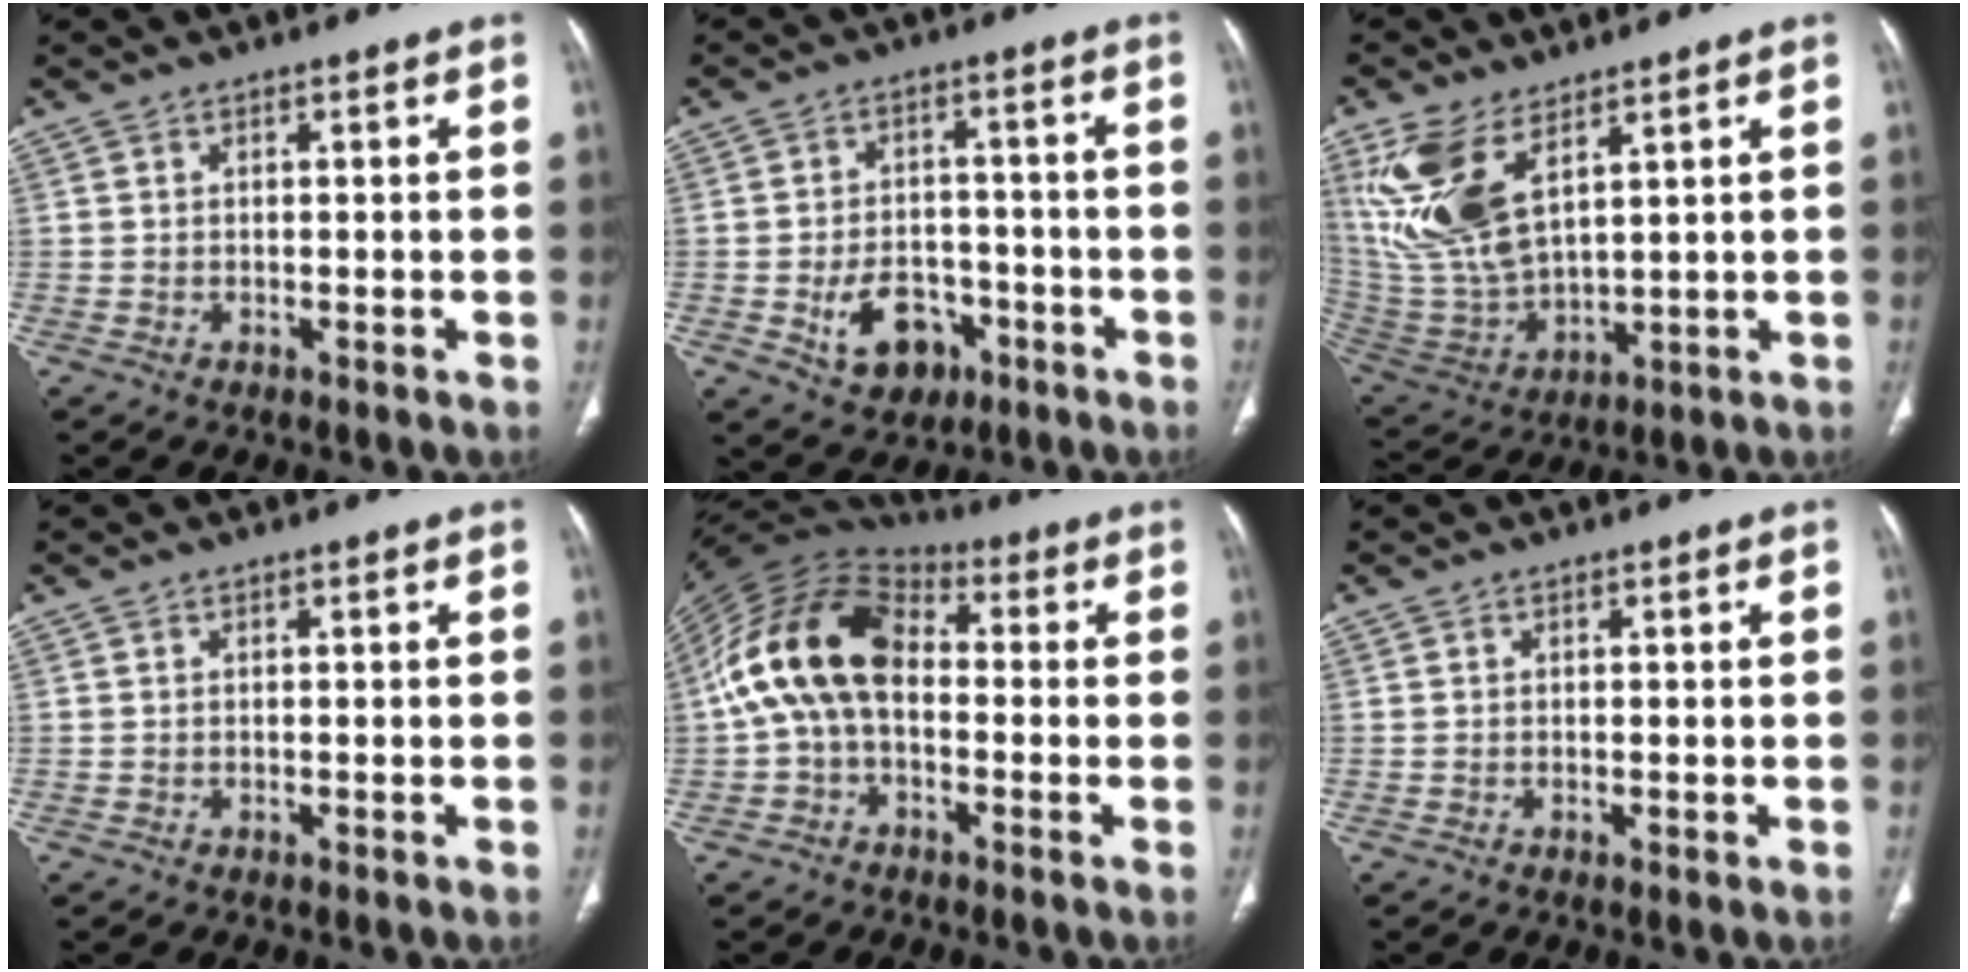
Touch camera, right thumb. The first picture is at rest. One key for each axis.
{"total": 9.5, "fx": -3.7, "fy": 6.9, "fz": 5.3, "tx": -0.061, "ty": 0.027, "tz": -0.048}
{"total": 15.1, "fx": 7.4, "fy": 7.0, "fz": 11.1, "tx": -0.234, "ty": -0.027, "tz": 0.168}
{"total": 0.0}
{"total": 15.7, "fx": -0.1, "fy": 10.0, "fz": 12.0, "tx": -0.224, "ty": 0.040, "tz": -0.014}
{"total": 0.0}